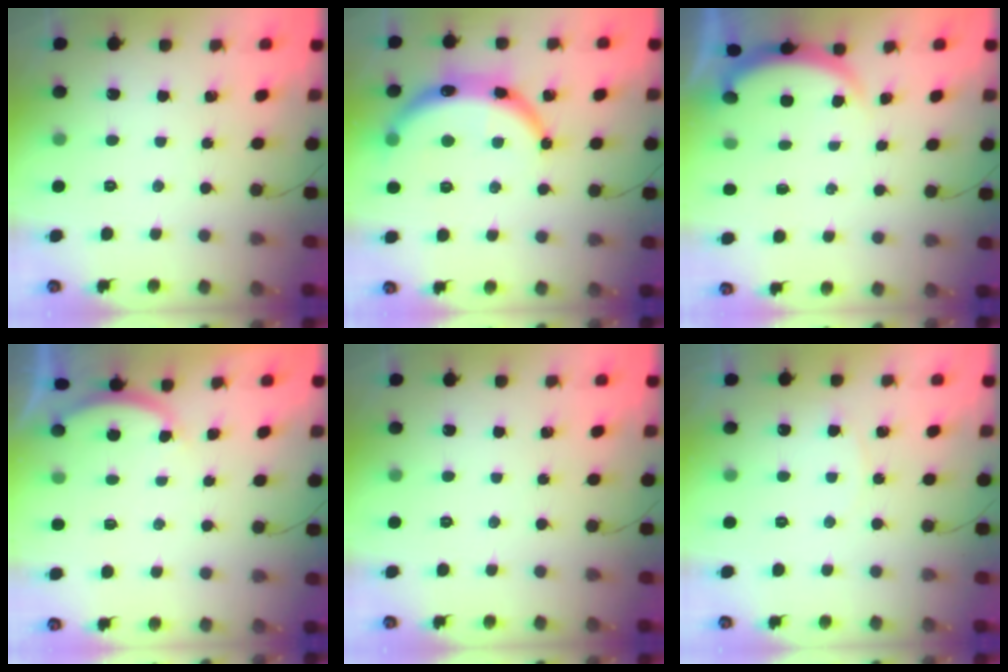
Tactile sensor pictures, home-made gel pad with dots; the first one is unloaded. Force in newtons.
{"total": 14.4, "press": 14.3, "slide": 1.8}
{"total": 1.8, "press": 1.8, "slide": 0.5}
{"total": 2.5, "press": 2.5, "slide": 0.5}
{"total": 0.0}
{"total": 2.7, "press": 2.7, "slide": 0.3}